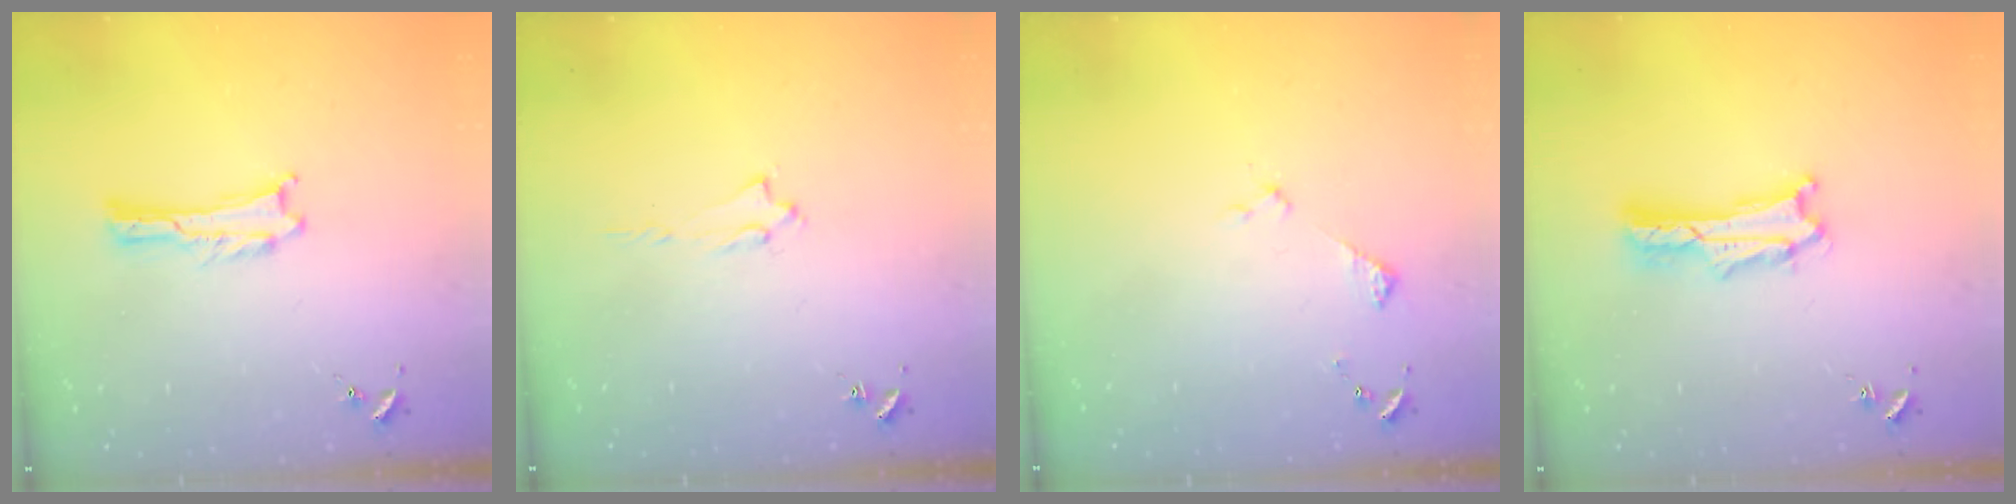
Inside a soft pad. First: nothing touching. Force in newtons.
{"total": 1.6, "press": 1.6, "slide": 0.2}
{"total": 2.9, "press": 2.9, "slide": 0.3}
{"total": 2.0, "press": 2.0, "slide": 0.3}